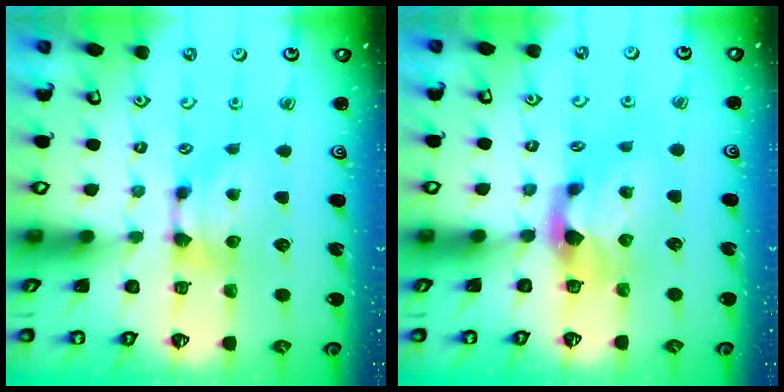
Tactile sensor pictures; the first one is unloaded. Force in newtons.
{"total": 2.0, "press": 1.6, "slide": 1.2}